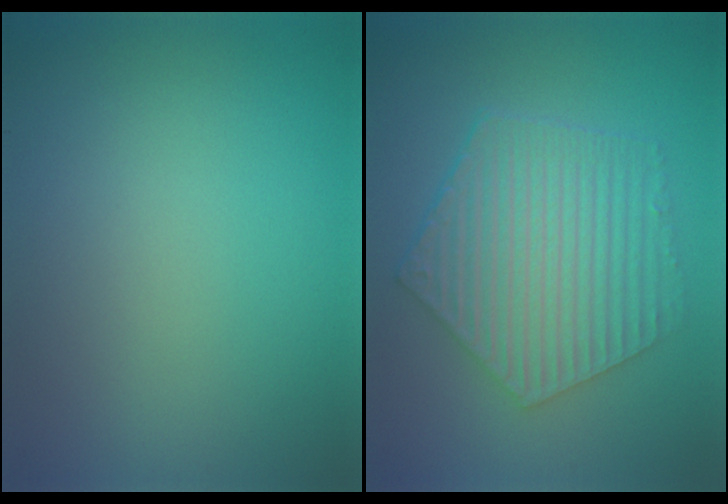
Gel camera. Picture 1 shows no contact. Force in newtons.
{"total": 6.2, "press": 4.5, "slide": 4.2}